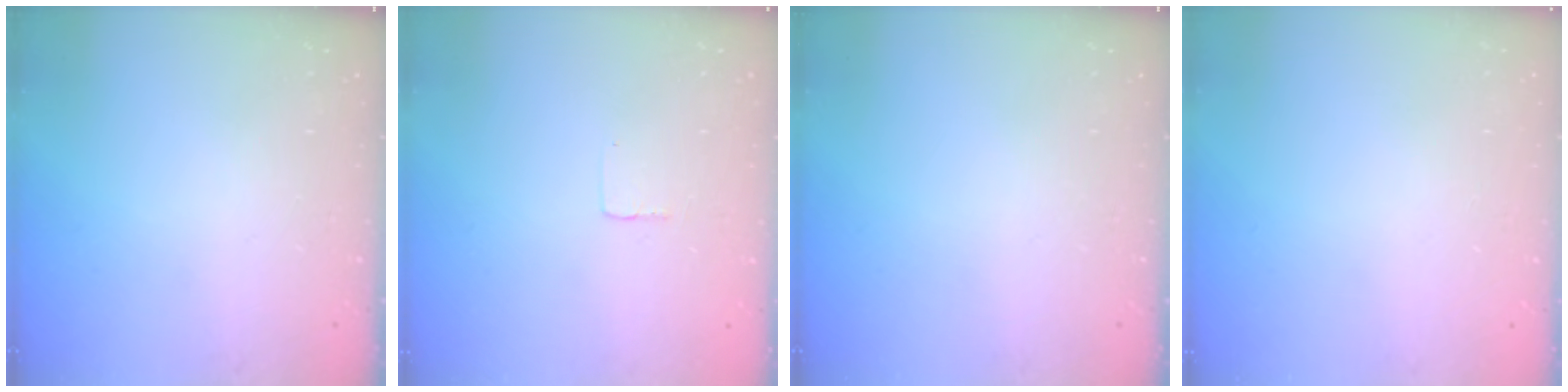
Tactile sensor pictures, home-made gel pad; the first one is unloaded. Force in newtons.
{"total": 1.9, "press": 1.9, "slide": 0.1}
{"total": 0.0}
{"total": 0.0}